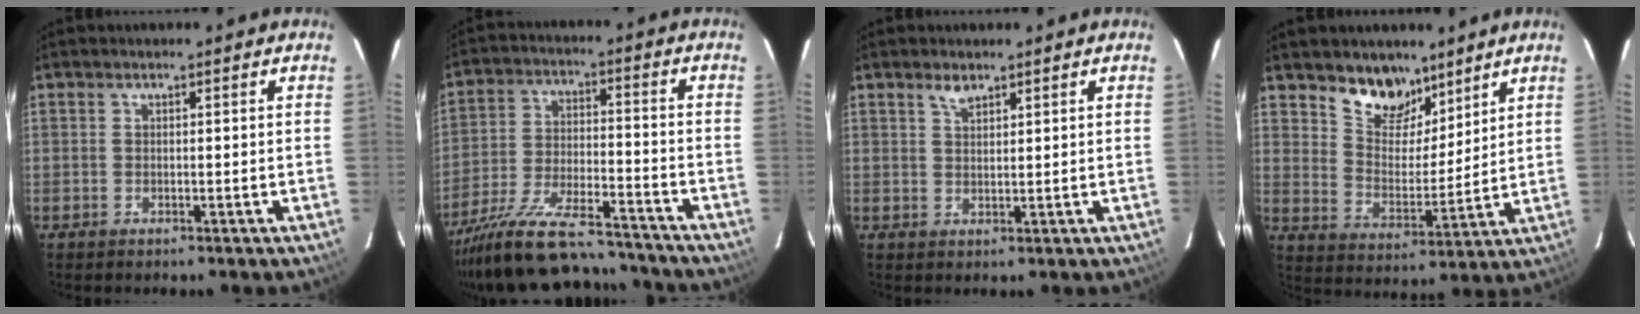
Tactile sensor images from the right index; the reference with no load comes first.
{"total": 22.6, "force": [-19.8, 5.2, 9.7], "torque": [-0.196, -0.035, -0.307]}
{"total": 2.2, "force": [1.7, 0.9, 1.1], "torque": [-0.018, 0.004, 0.031]}
{"total": 10.4, "force": [7.7, 5.8, 3.7], "torque": [-0.066, -0.006, 0.139]}